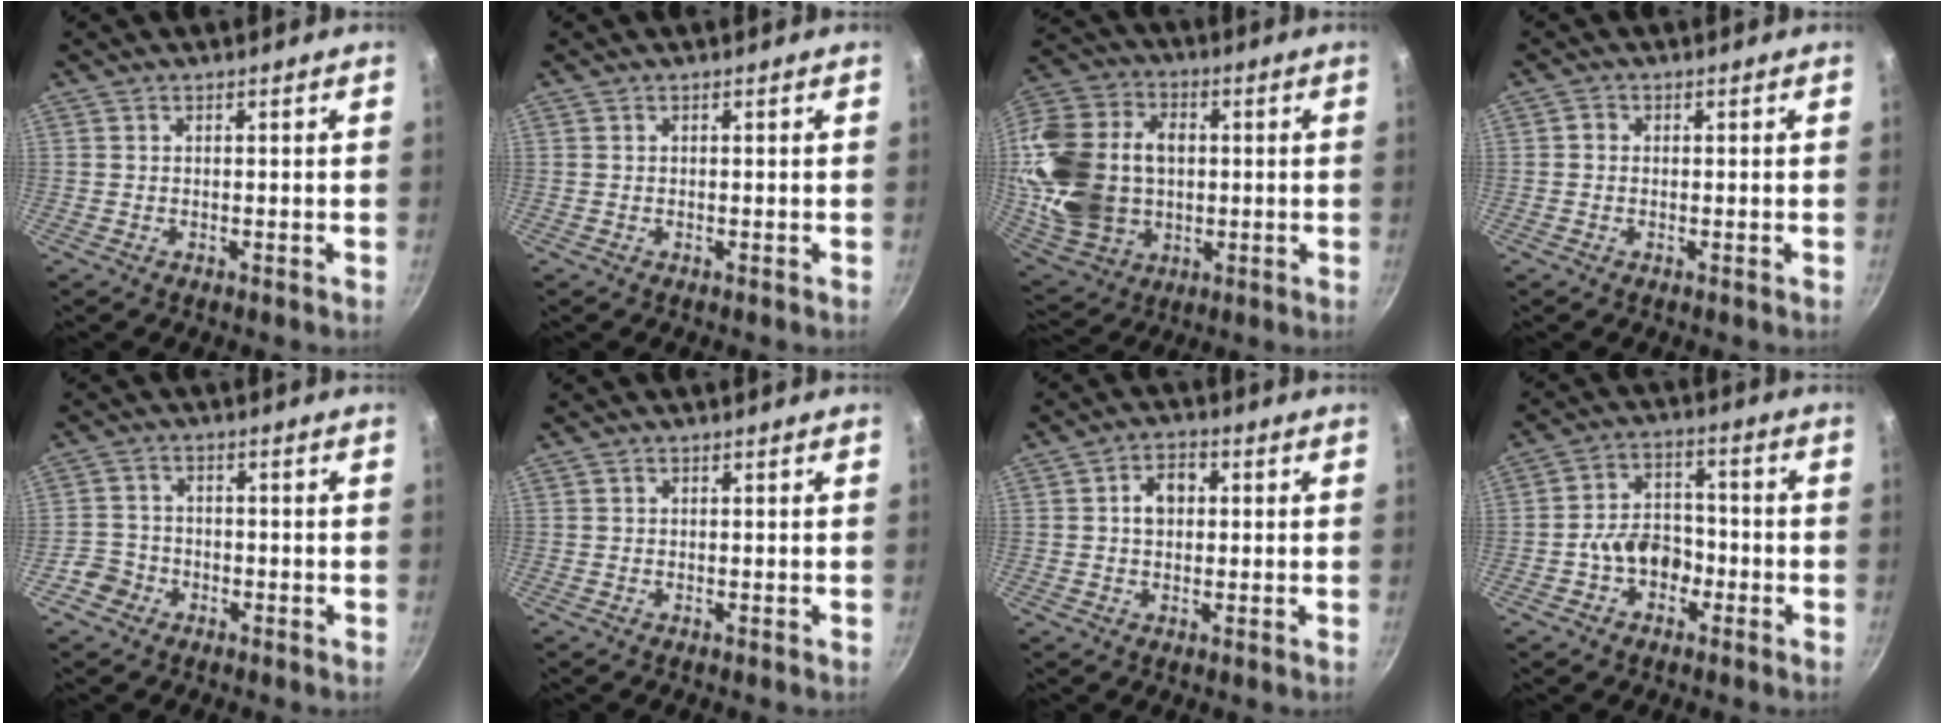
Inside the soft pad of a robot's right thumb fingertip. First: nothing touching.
{"total": 0.0}
{"total": 23.2, "force": [0.3, 17.2, 15.5], "torque": [-0.300, 0.025, 0.019]}
{"total": 1.1, "force": [-0.1, 1.0, 0.5], "torque": [-0.008, 0.005, -0.004]}
{"total": 4.2, "force": [-2.4, 3.4, 0.7], "torque": [0.003, 0.028, -0.046]}
{"total": 0.0}
{"total": 5.3, "force": [0.7, 3.9, 3.4], "torque": [-0.027, 0.011, 0.006]}
{"total": 7.8, "force": [-2.7, 5.8, 4.5], "torque": [-0.041, 0.036, -0.051]}